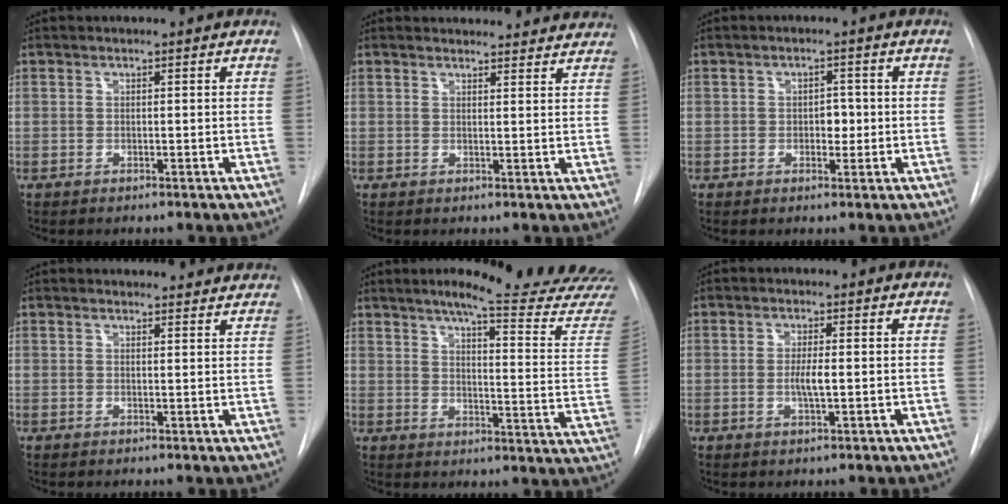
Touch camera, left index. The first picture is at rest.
{"total": 12.9, "force": [12.3, 3.2, 1.9], "torque": [0.001, 0.004, 0.125]}
{"total": 2.4, "force": [-0.6, 1.5, 1.8], "torque": [-0.020, -0.001, -0.008]}
{"total": 8.9, "force": [8.6, 2.1, 1.2], "torque": [0.010, 0.007, 0.076]}
{"total": 22.9, "force": [20.9, 0.0, 9.2], "torque": [-0.119, -0.122, 0.239]}
{"total": 2.7, "force": [-0.7, 0.3, 2.6], "torque": [-0.051, -0.006, -0.010]}